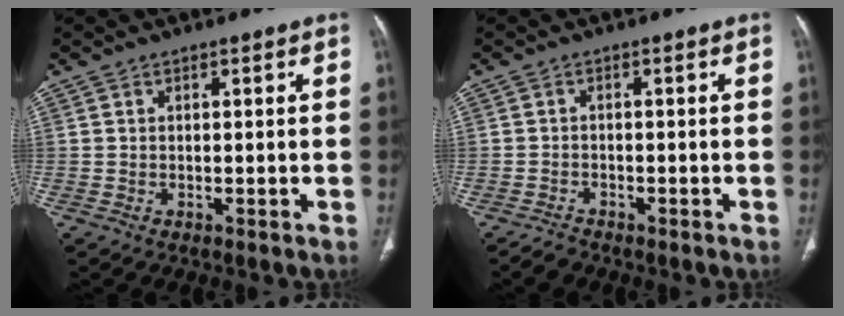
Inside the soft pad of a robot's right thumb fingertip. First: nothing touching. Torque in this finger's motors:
{"motor_torque": [1.77, -0.25, 0.21, -1.39, -0.04]}